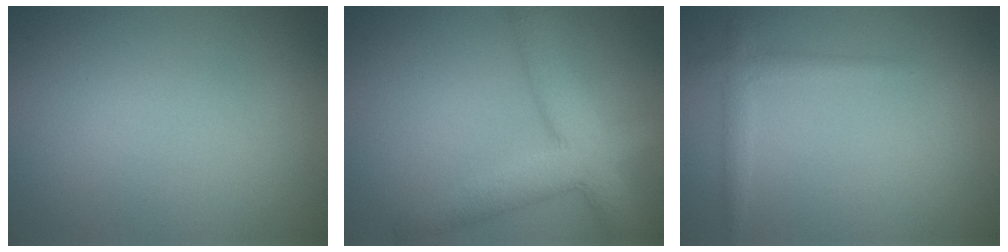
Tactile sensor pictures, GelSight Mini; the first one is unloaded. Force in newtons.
{"total": 6.1, "press": 6.0, "slide": 0.6}
{"total": 1.6, "press": 1.6, "slide": 0.1}